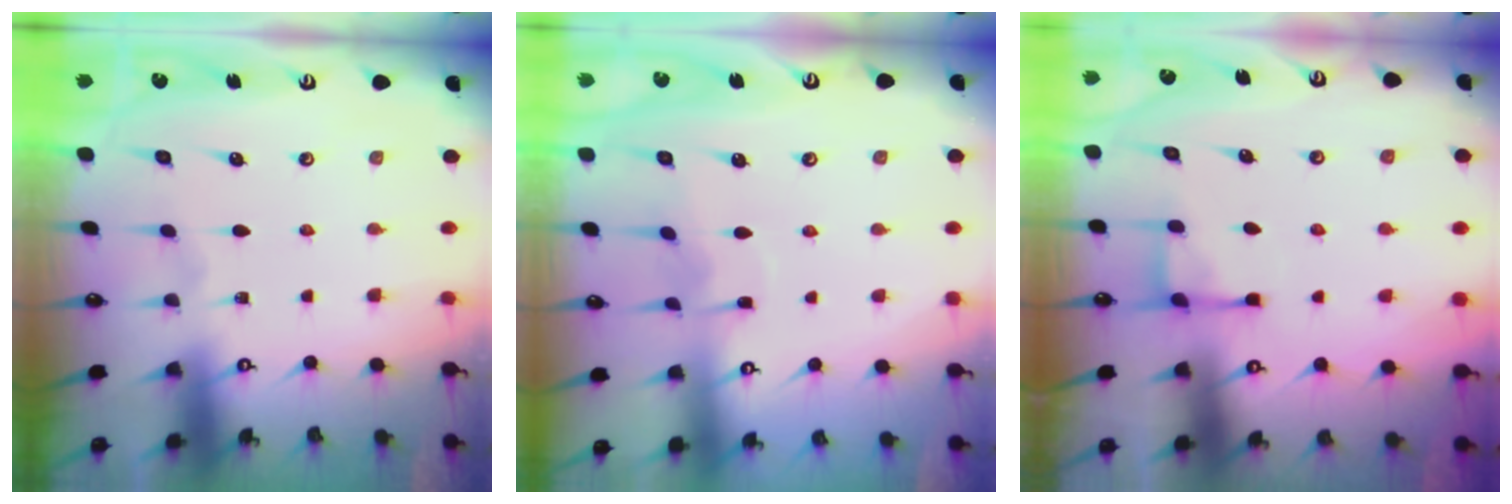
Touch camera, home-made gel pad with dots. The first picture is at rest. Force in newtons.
{"total": 2.8, "press": 2.8, "slide": 0.4}
{"total": 4.0, "press": 3.9, "slide": 0.6}